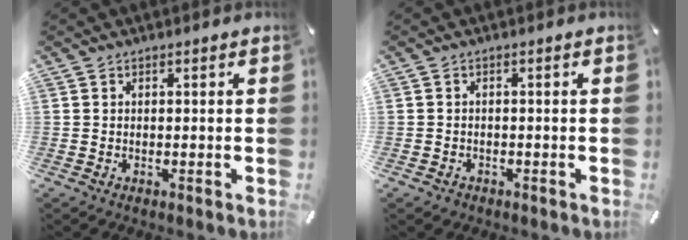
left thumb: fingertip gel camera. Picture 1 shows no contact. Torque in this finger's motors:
{"motor_torque": [-0.01, 0.00, 0.13, 0.13, -0.03]}